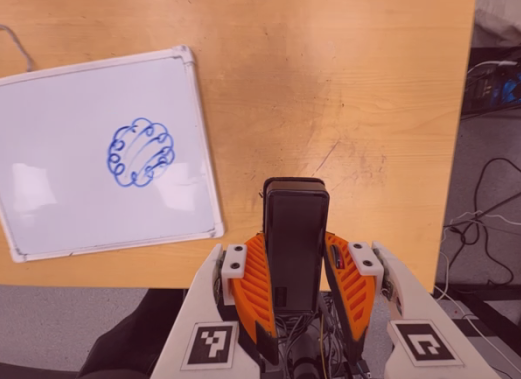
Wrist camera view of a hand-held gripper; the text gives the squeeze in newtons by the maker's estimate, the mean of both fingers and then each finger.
{"total": 5.5, "left": 3.3, "right": 7.7}